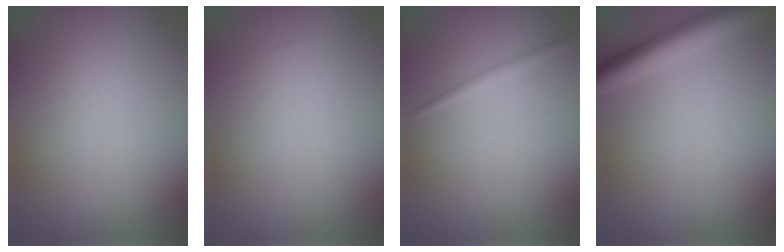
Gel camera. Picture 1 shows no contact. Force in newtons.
{"total": 0.0}
{"total": 0.8, "press": 0.8, "slide": 0.0}
{"total": 3.8, "press": 3.8, "slide": 0.1}